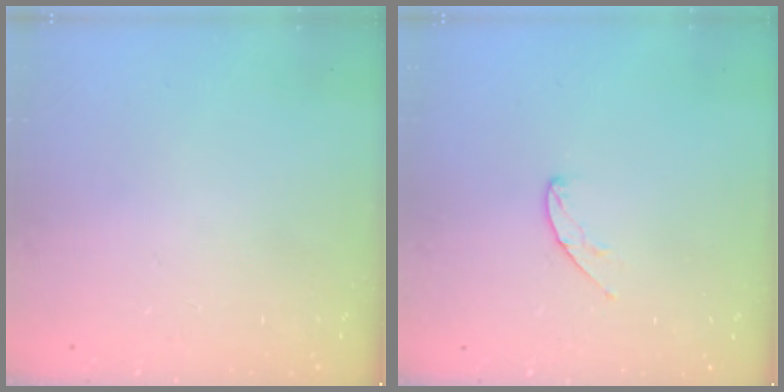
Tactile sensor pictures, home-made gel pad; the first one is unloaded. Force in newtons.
{"total": 5.2, "press": 5.1, "slide": 0.5}